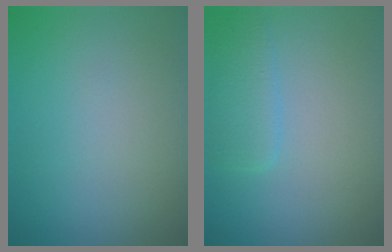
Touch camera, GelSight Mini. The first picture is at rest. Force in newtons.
{"total": 2.3, "press": 2.3, "slide": 0.2}